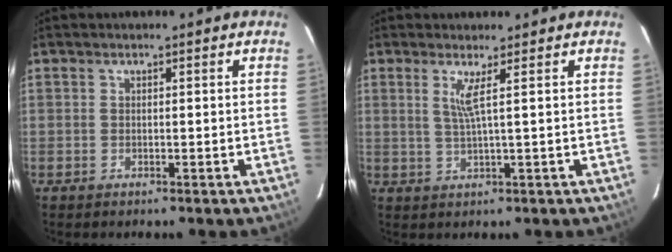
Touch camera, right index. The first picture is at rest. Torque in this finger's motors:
{"motor_torque": [0.14, -0.04, 0.05, 0.04]}